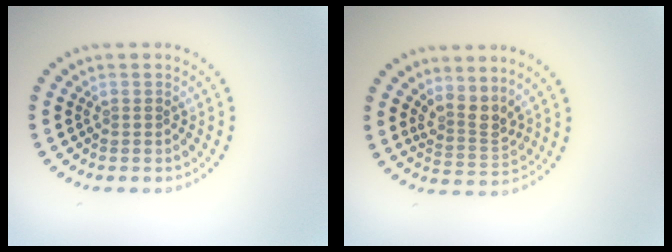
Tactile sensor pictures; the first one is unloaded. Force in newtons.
{"total": 2.8, "press": 2.0, "slide": 1.9}